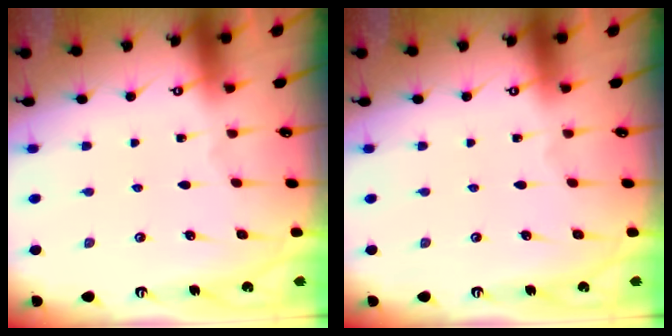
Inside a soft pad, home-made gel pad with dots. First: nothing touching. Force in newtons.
{"total": 0.0}